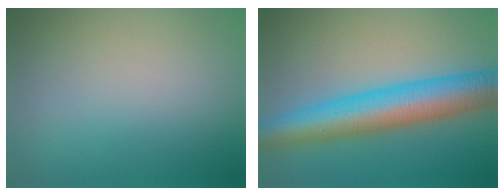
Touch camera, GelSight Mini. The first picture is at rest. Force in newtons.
{"total": 9.0, "press": 8.9, "slide": 0.2}